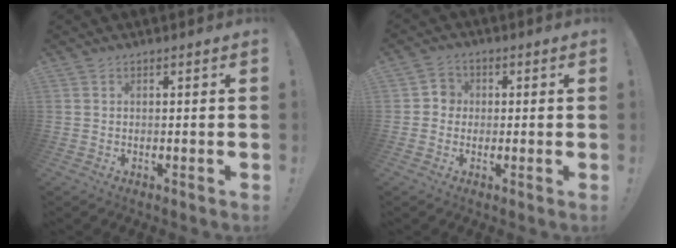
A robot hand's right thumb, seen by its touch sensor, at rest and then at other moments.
{"total": 4.0, "force": [-0.6, 3.7, 1.1], "torque": [-0.024, 0.014, -0.010]}